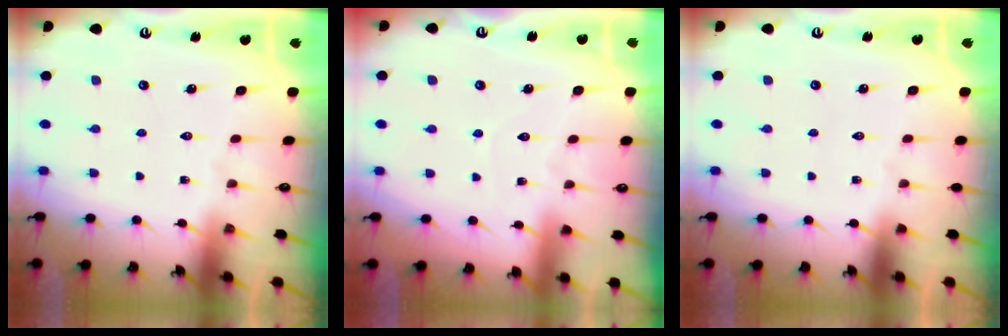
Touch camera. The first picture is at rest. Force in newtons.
{"total": 3.7, "press": 3.7, "slide": 0.2}
{"total": 0.0}